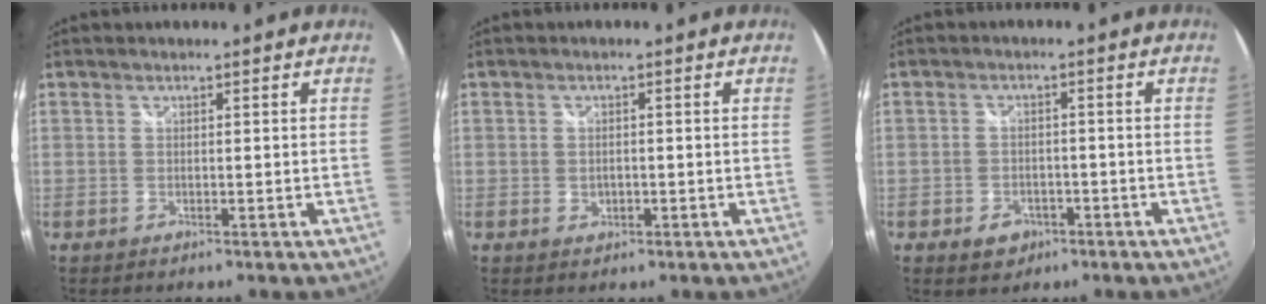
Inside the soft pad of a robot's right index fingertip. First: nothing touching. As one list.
[{"total": 1.9, "force": [-0.4, 1.5, 1.1], "torque": [-0.019, -0.001, -0.007]}, {"total": 4.6, "force": [-2.5, 3.4, 1.7], "torque": [-0.045, 0.003, -0.034]}]